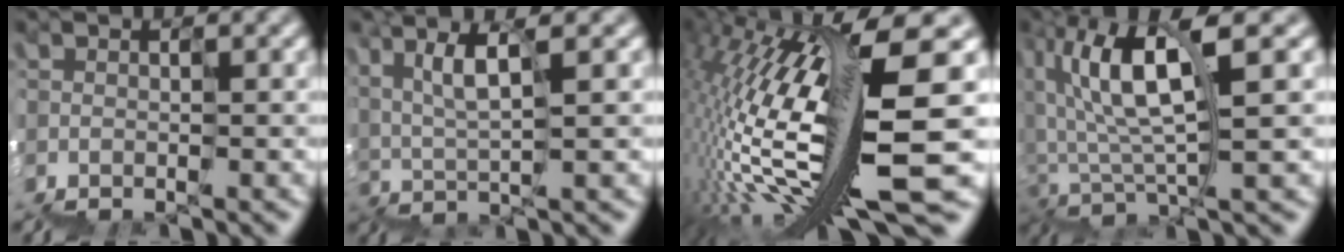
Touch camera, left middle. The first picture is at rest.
{"total": 3.0, "force": [2.0, 0.2, 2.2], "torque": [-0.034, 0.008, 0.045]}
{"total": 14.0, "force": [-0.2, 2.0, 13.9], "torque": [-0.257, 0.008, 0.017]}
{"total": 6.5, "force": [1.6, 1.6, 6.1], "torque": [-0.107, 0.021, 0.027]}